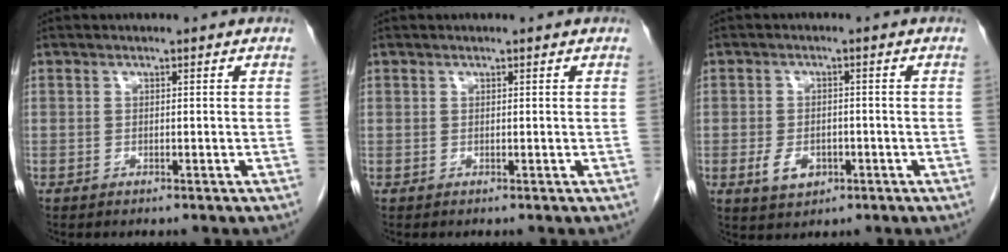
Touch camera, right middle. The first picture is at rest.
{"total": 0.0}
{"total": 4.3, "force": [-1.7, 2.8, 2.8], "torque": [-0.056, -0.002, -0.020]}